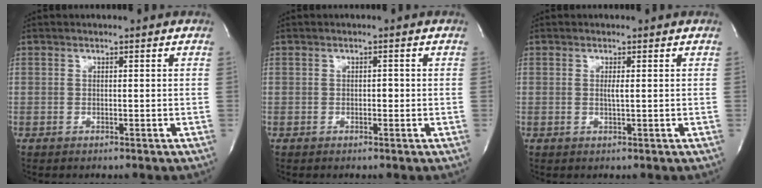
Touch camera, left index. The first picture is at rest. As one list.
[{"total": 0.8, "force": [-0.1, 0.5, 0.6], "torque": [-0.005, 0.003, -0.002]}, {"total": 1.0, "force": [0.1, -0.1, 1.0], "torque": [-0.025, -0.002, 0.003]}]